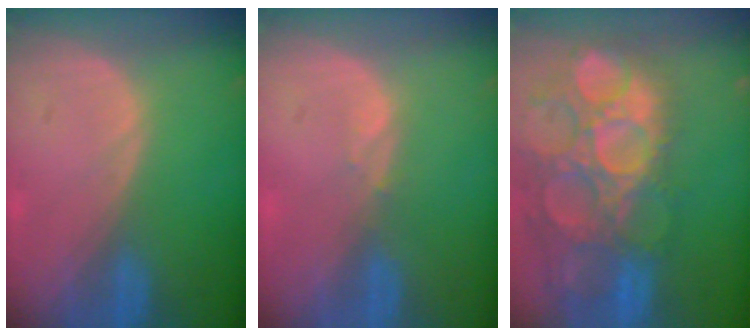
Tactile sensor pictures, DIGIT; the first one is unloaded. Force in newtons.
{"total": 0.7, "press": 0.7, "slide": 0.2}
{"total": 15.4, "press": 12.7, "slide": 8.7}